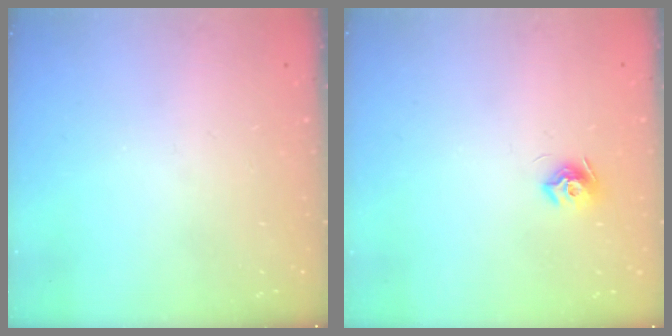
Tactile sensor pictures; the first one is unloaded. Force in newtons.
{"total": 7.8, "press": 7.8, "slide": 0.2}